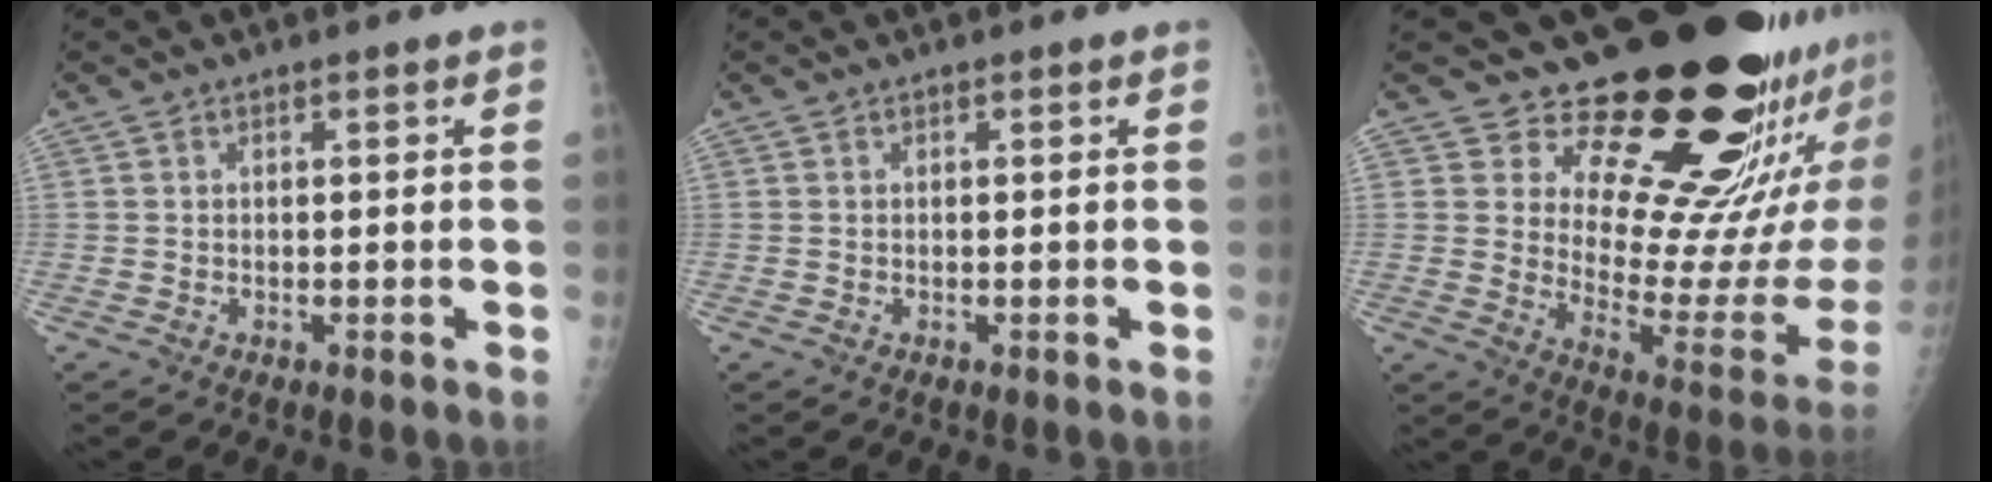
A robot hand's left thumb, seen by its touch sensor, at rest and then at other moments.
{"total": 0.0}
{"total": 24.4, "force": [16.8, 8.8, 15.4], "torque": [-0.179, -0.136, 0.238]}